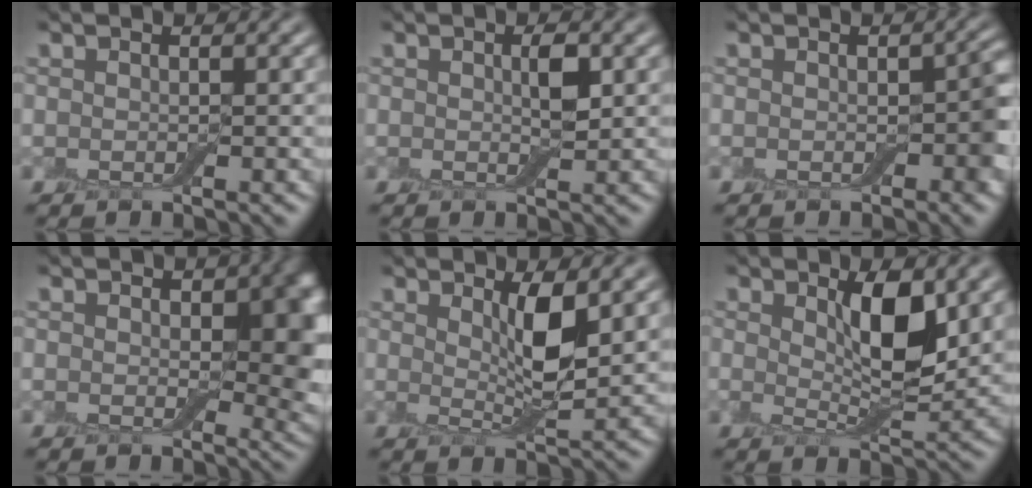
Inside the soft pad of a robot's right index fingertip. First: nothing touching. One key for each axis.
{"total": 1.5, "fx": 0.4, "fy": 0.7, "fz": 1.3, "tx": -0.024, "ty": 0.001, "tz": 0.008}
{"total": 3.0, "fx": -0.6, "fy": 2.0, "fz": 2.1, "tx": -0.023, "ty": -0.006, "tz": -0.010}
{"total": 6.2, "fx": 1.1, "fy": 3.9, "fz": 4.6, "tx": -0.053, "ty": -0.007, "tz": 0.016}
{"total": 2.9, "fx": 1.3, "fy": 0.3, "fz": 2.6, "tx": -0.049, "ty": -0.008, "tz": 0.023}
{"total": 3.9, "fx": 1.4, "fy": 1.2, "fz": 3.4, "tx": -0.064, "ty": -0.004, "tz": 0.025}